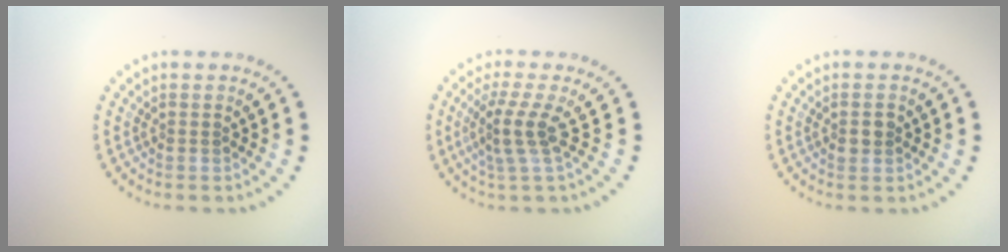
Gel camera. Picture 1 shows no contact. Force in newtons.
{"total": 3.0, "press": 2.0, "slide": 2.2}
{"total": 1.1, "press": 1.1, "slide": 0.1}